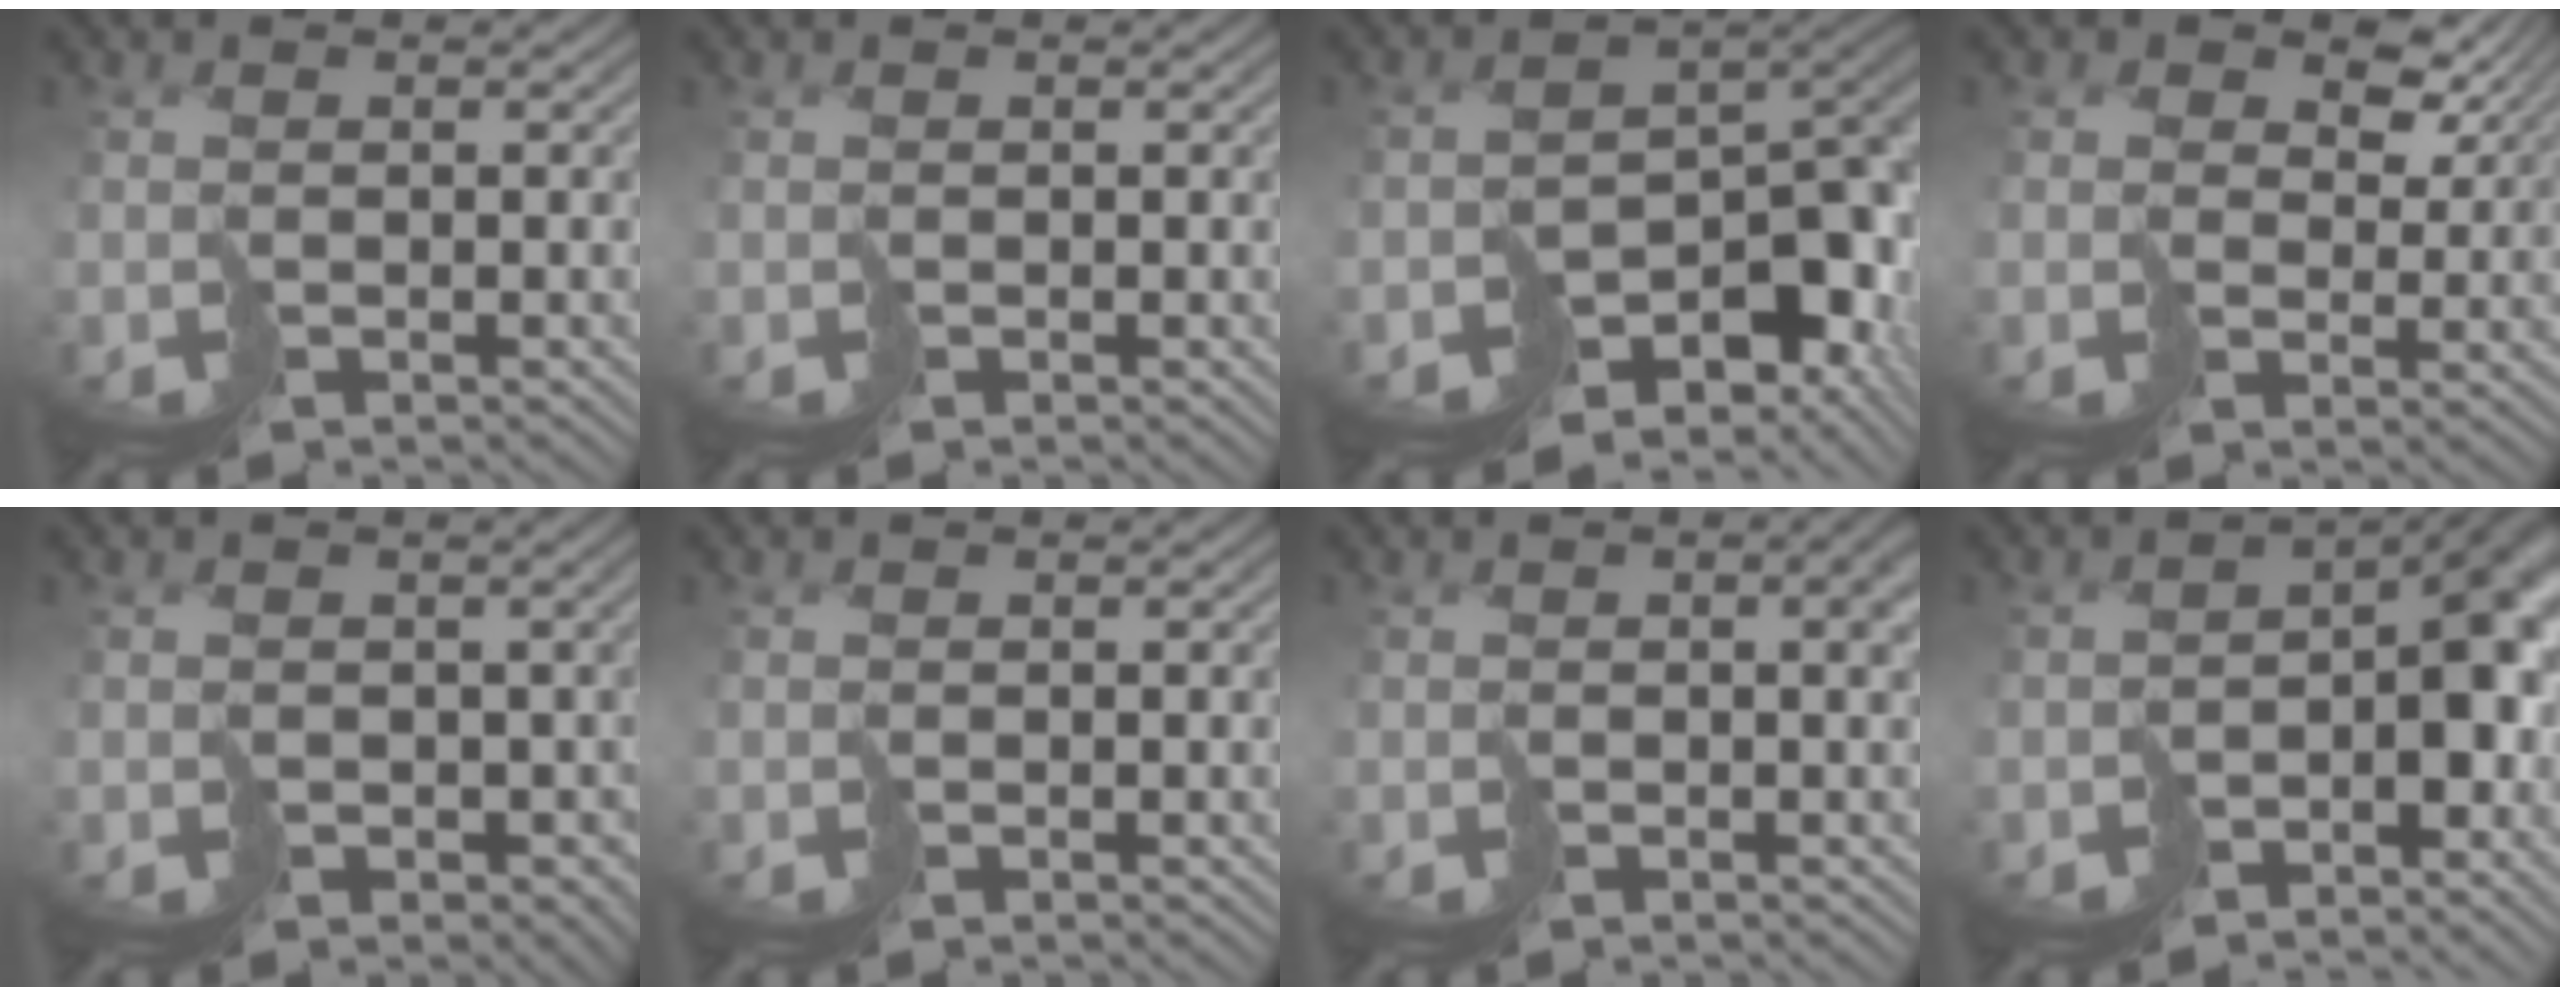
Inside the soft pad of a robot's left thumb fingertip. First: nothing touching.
{"total": 0.0}
{"total": 11.1, "force": [-5.4, 6.8, 6.9], "torque": [-0.106, -0.053, -0.050]}
{"total": 4.7, "force": [2.9, 3.3, 1.7], "torque": [-0.034, -0.001, 0.053]}
{"total": 4.2, "force": [-0.9, 3.9, 1.5], "torque": [-0.019, -0.013, -0.008]}
{"total": 0.0}
{"total": 3.9, "force": [0.4, 2.1, 3.2], "torque": [-0.056, -0.014, 0.017]}
{"total": 9.1, "force": [-3.6, 5.3, 6.5], "torque": [-0.087, -0.031, -0.041]}